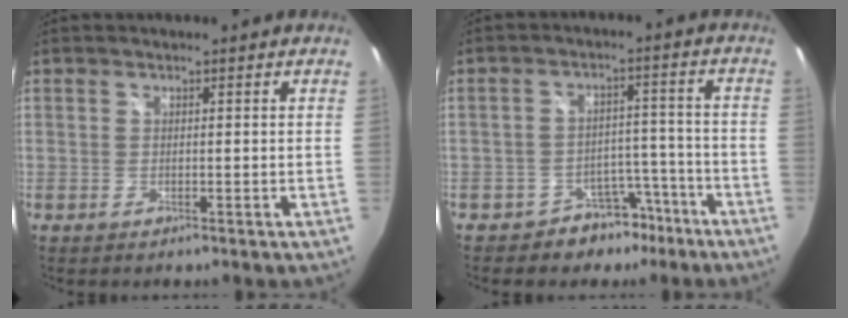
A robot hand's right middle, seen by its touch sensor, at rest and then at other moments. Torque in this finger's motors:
{"motor_torque": [0.71, -1.43, -0.09, -0.02]}